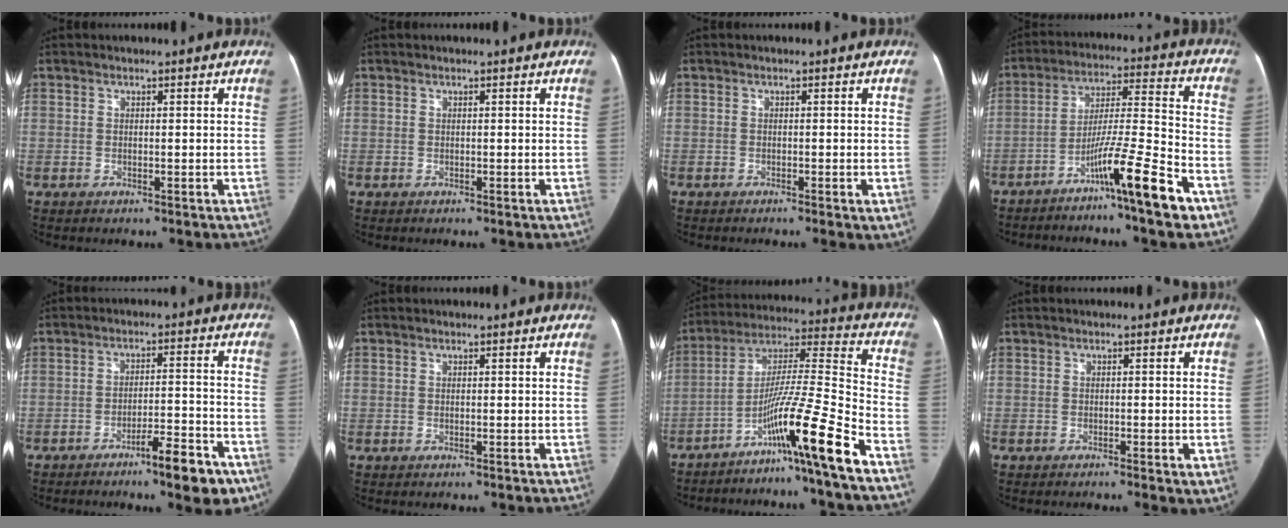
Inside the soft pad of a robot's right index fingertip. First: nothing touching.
{"total": 0.0}
{"total": 1.7, "force": [-0.7, 0.1, 1.5], "torque": [-0.022, -0.004, -0.010]}
{"total": 13.4, "force": [-8.2, -0.9, 10.6], "torque": [-0.176, -0.011, -0.145]}
{"total": 8.5, "force": [-5.7, 1.1, 6.3], "torque": [-0.082, 0.006, -0.083]}
{"total": 0.0}
{"total": 17.2, "force": [-10.3, -2.1, 13.7], "torque": [-0.246, -0.005, -0.172]}
{"total": 2.2, "force": [-0.9, 0.3, 2.0], "torque": [-0.028, -0.006, -0.012]}